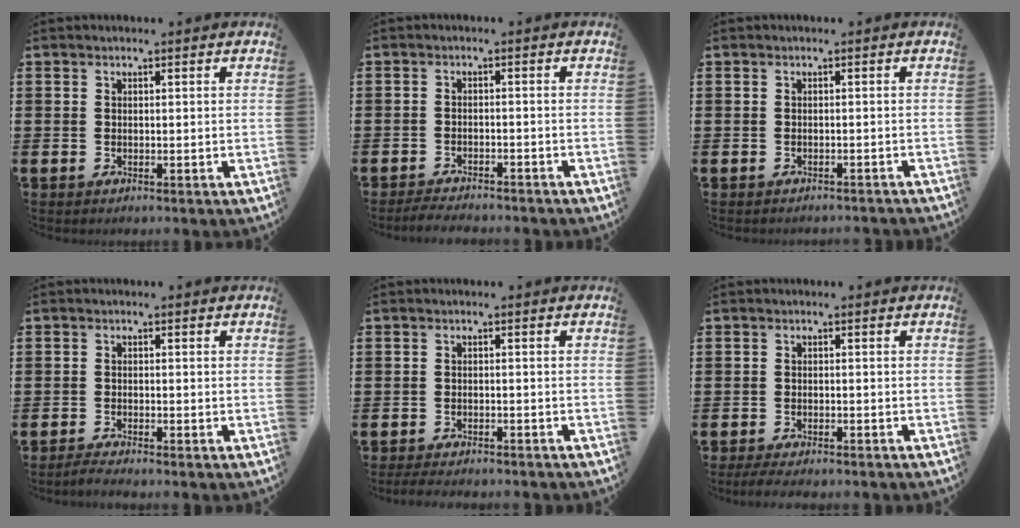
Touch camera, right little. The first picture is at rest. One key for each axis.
{"total": 2.0, "fx": -2.0, "fy": 0.1, "fz": 0.2, "tx": -0.006, "ty": 0.004, "tz": -0.042}
{"total": 0.6, "fx": -0.6, "fy": -0.1, "fz": 0.0, "tx": 0.000, "ty": -0.001, "tz": -0.013}
{"total": 1.2, "fx": -1.1, "fy": -0.1, "fz": 0.6, "tx": -0.010, "ty": 0.000, "tz": -0.021}
{"total": 1.6, "fx": -1.6, "fy": 0.1, "fz": 0.5, "tx": -0.009, "ty": 0.005, "tz": -0.032}
{"total": 1.7, "fx": -1.4, "fy": 0.2, "fz": 0.9, "tx": -0.014, "ty": 0.003, "tz": -0.028}